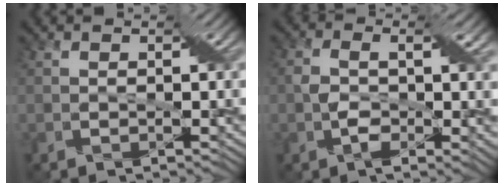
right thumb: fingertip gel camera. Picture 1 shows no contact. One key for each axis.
{"total": 4.3, "fx": -0.6, "fy": 2.0, "fz": 3.8, "tx": -0.072, "ty": -0.005, "tz": -0.013}